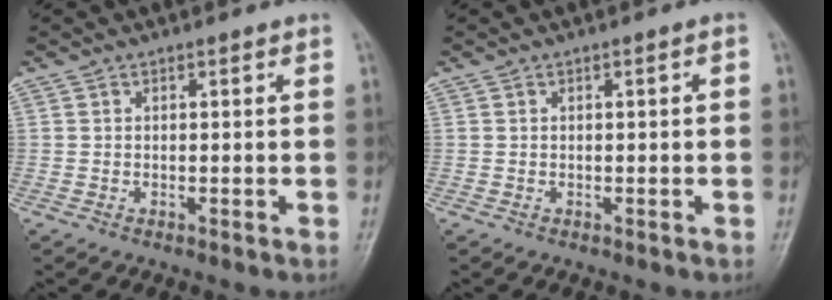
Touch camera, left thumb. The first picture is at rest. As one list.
[{"total": 0.9, "force": [0.0, 0.3, 0.9], "torque": [-0.013, 0.001, 0.000]}]